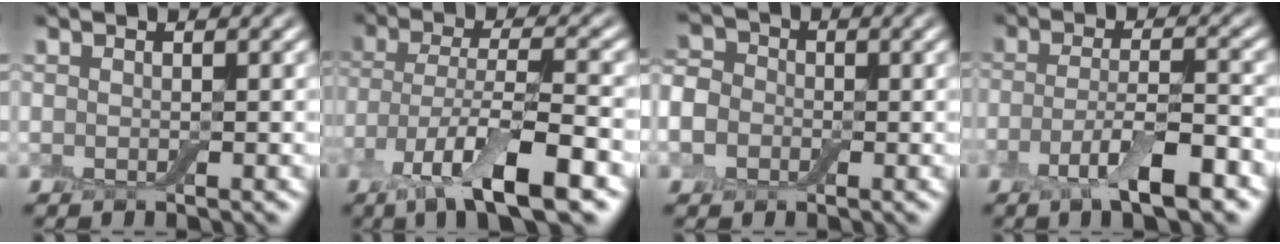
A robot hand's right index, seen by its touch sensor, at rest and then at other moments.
{"total": 9.0, "force": [-4.5, 2.6, 7.4], "torque": [-0.138, -0.007, -0.084]}
{"total": 6.5, "force": [-1.6, 5.6, 2.8], "torque": [-0.056, 0.005, -0.066]}
{"total": 5.9, "force": [-2.8, 1.6, 4.9], "torque": [-0.094, -0.002, -0.054]}